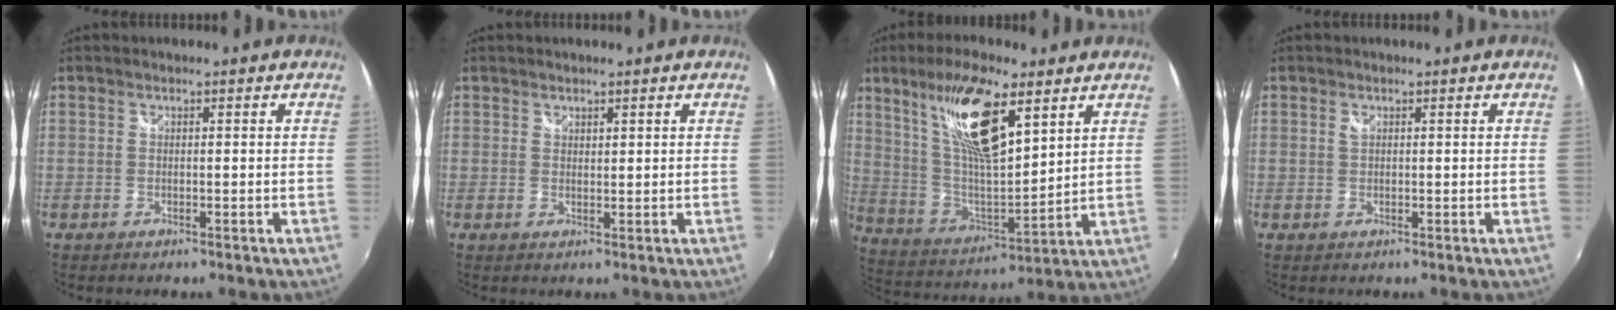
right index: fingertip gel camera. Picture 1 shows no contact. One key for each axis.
{"total": 1.1, "fx": 1.1, "fy": 0.3, "fz": 0.2, "tx": -0.001, "ty": 0.000, "tz": 0.019}
{"total": 18.0, "fx": 9.9, "fy": 5.4, "fz": 14.0, "tx": -0.264, "ty": 0.013, "tz": 0.197}
{"total": 0.7, "fx": 0.4, "fy": 0.3, "fz": 0.5, "tx": -0.009, "ty": 0.001, "tz": 0.007}